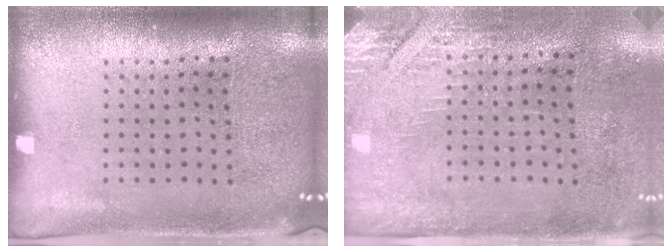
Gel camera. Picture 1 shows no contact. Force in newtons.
{"total": 2.9, "press": 2.5, "slide": 1.5}